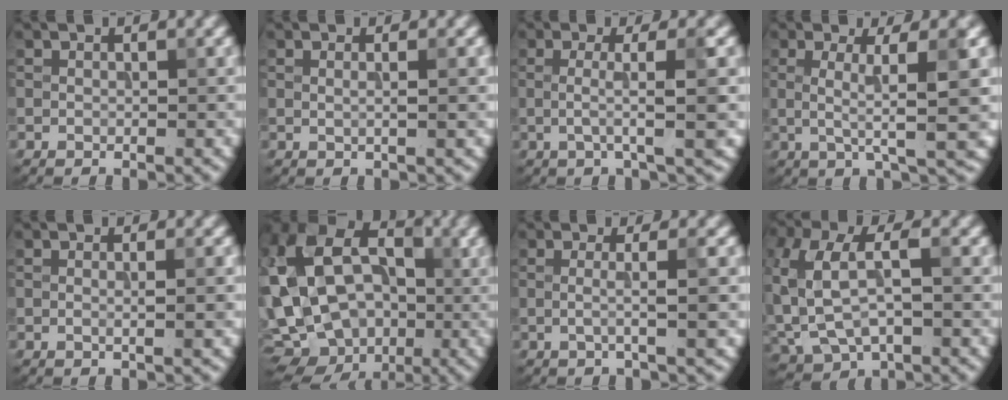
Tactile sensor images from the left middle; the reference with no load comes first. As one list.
[{"total": 1.3, "force": [0.2, 0.2, 1.2], "torque": [-0.020, -0.001, 0.001]}, {"total": 4.0, "force": [0.0, 0.6, 4.0], "torque": [-0.068, 0.001, -0.003]}, {"total": 5.7, "force": [0.5, 0.8, 5.6], "torque": [-0.089, 0.004, 0.008]}, {"total": 1.3, "force": [0.0, 0.1, 1.3], "torque": [-0.023, -0.002, 0.002]}, {"total": 19.0, "force": [-1.5, 15.4, 10.9], "torque": [-0.214, 0.033, -0.055]}, {"total": 2.6, "force": [0.0, 0.4, 2.6], "torque": [-0.046, 0.000, -0.007]}, {"total": 7.0, "force": [0.0, 4.3, 5.5], "torque": [-0.127, 0.002, 0.002]}]